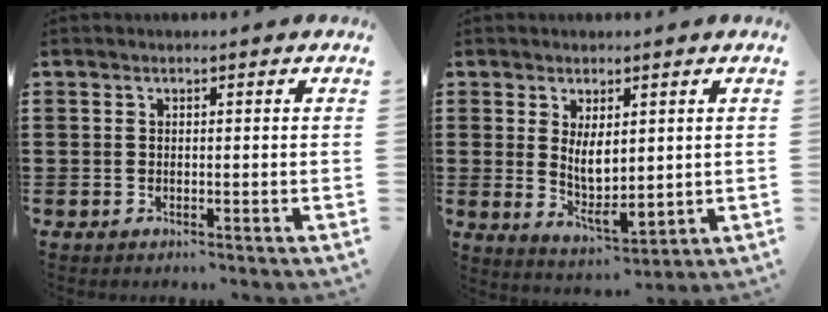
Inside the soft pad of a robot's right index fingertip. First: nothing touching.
{"total": 5.3, "force": [1.0, 2.4, 4.7], "torque": [-0.084, -0.002, 0.018]}